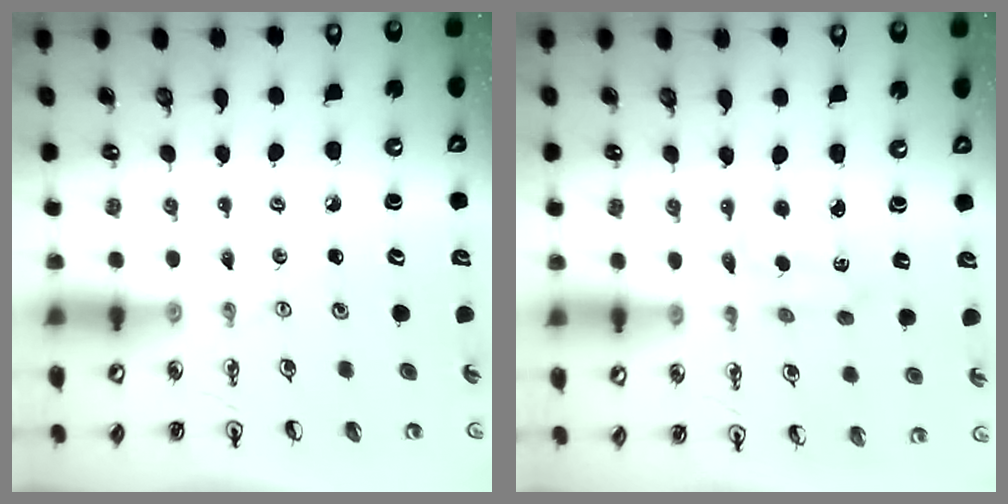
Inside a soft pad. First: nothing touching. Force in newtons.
{"total": 2.8, "press": 2.7, "slide": 0.6}